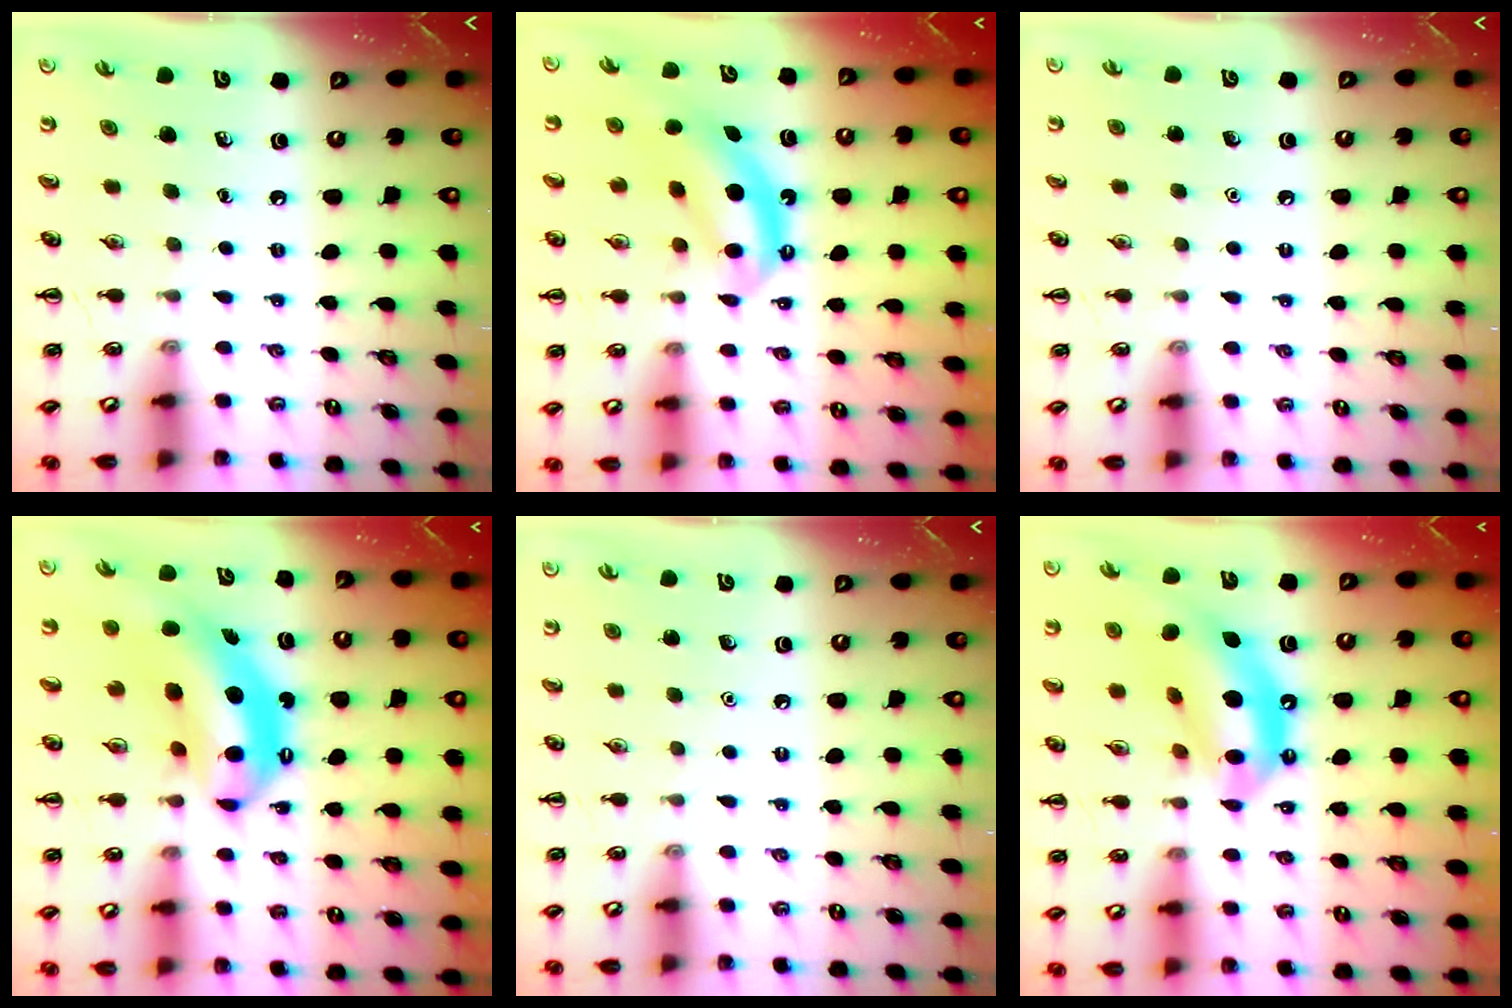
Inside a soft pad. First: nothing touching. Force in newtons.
{"total": 7.8, "press": 7.7, "slide": 1.3}
{"total": 1.5, "press": 1.5, "slide": 0.1}
{"total": 9.5, "press": 9.2, "slide": 2.5}
{"total": 1.6, "press": 1.6, "slide": 0.1}
{"total": 13.7, "press": 13.2, "slide": 3.7}